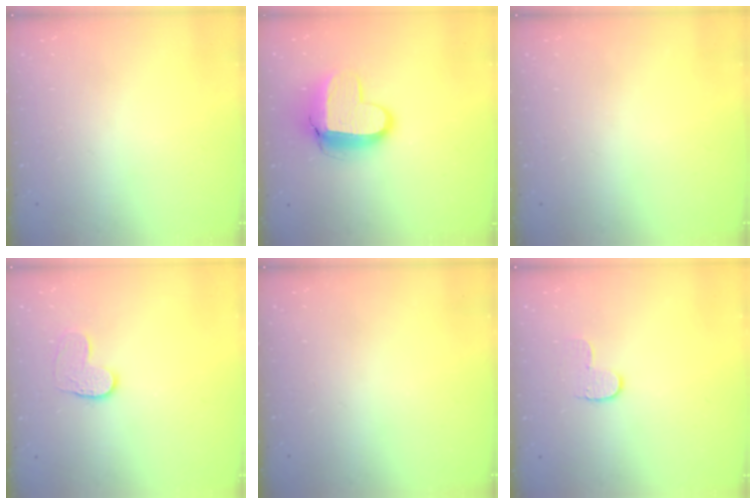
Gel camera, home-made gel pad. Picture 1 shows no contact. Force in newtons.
{"total": 11.8, "press": 11.8, "slide": 1.2}
{"total": 0.0}
{"total": 7.6, "press": 7.6, "slide": 0.4}
{"total": 0.0}
{"total": 5.2, "press": 5.1, "slide": 0.6}